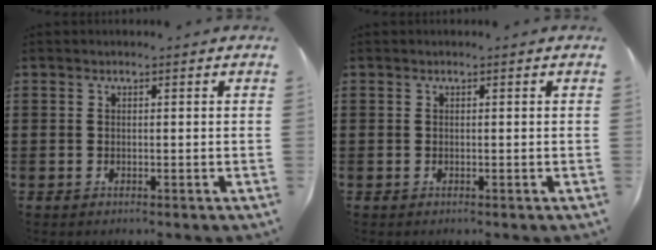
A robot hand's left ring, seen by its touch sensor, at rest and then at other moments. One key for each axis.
{"total": 0.0}